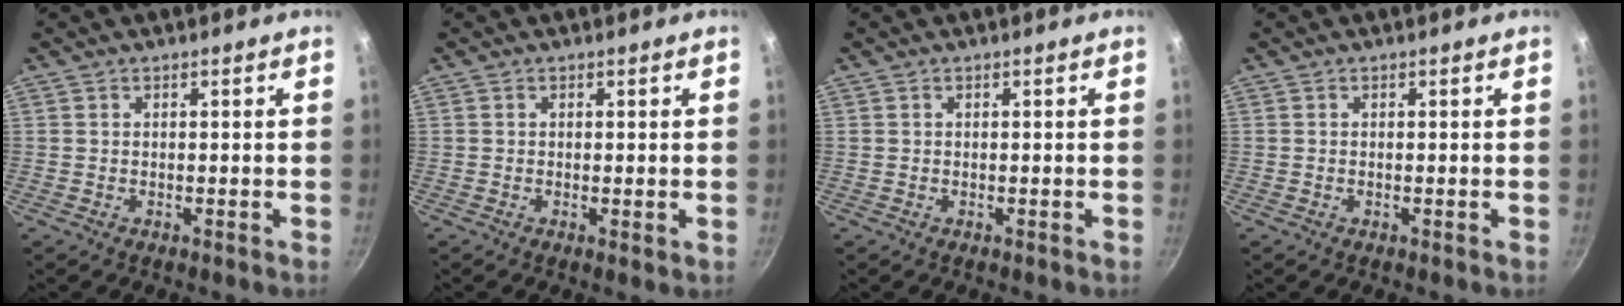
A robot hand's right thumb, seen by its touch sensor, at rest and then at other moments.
{"total": 0.8, "force": [0.0, 0.2, 0.7], "torque": [-0.012, -0.003, -0.002]}
{"total": 0.0}
{"total": 0.0}